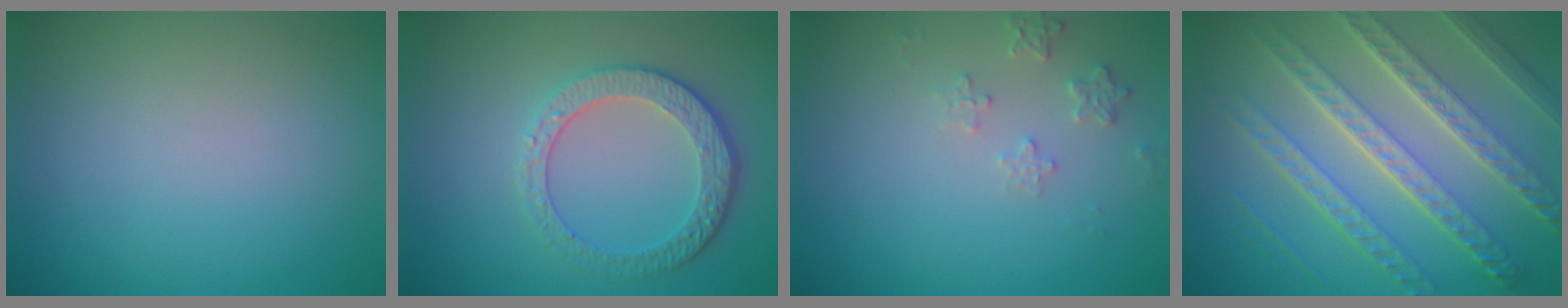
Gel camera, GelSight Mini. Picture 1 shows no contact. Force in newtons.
{"total": 3.9, "press": 3.1, "slide": 2.4}
{"total": 1.6, "press": 1.6, "slide": 0.4}
{"total": 8.7, "press": 6.2, "slide": 6.0}